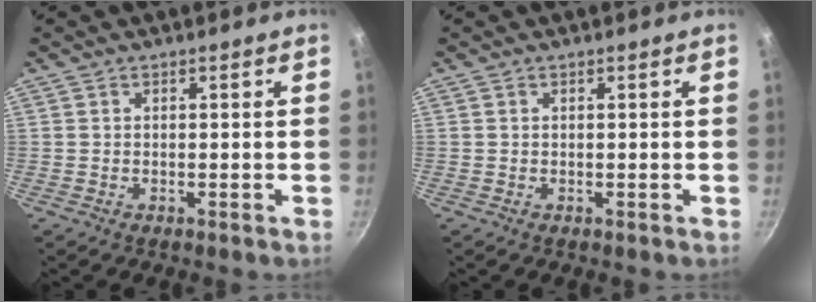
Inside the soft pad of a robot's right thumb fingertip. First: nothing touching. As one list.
[{"total": 0.0}]